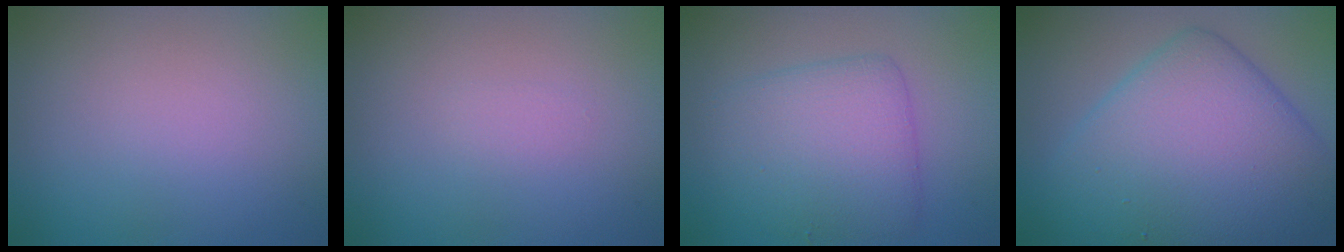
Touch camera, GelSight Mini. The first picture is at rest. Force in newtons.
{"total": 0.5, "press": 0.5, "slide": 0.0}
{"total": 5.3, "press": 5.3, "slide": 0.2}
{"total": 11.2, "press": 11.2, "slide": 0.2}